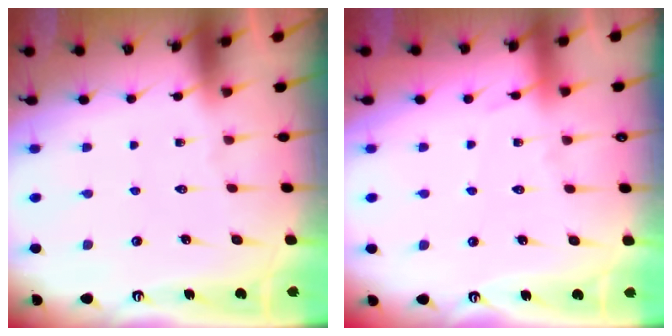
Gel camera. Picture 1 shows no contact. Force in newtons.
{"total": 3.8, "press": 3.8, "slide": 0.5}